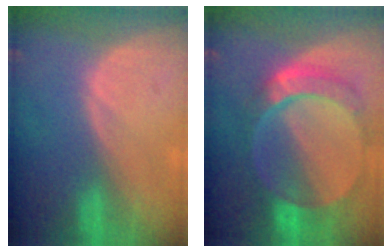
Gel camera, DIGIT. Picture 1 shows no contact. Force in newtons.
{"total": 9.6, "press": 8.3, "slide": 4.7}